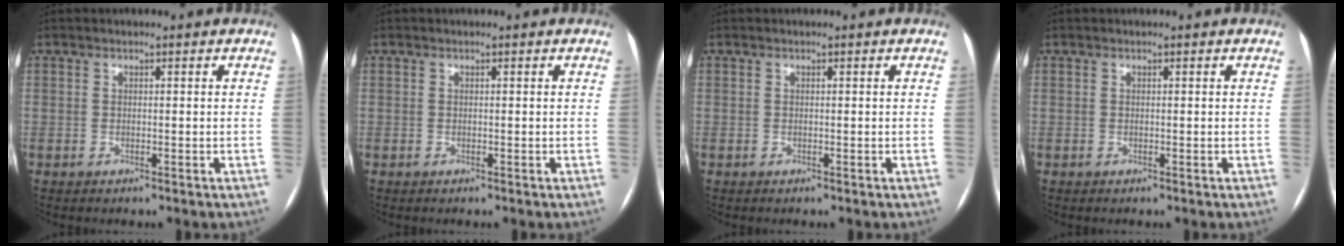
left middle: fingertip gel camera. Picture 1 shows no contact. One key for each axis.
{"total": 0.0}
{"total": 0.0}
{"total": 0.0}